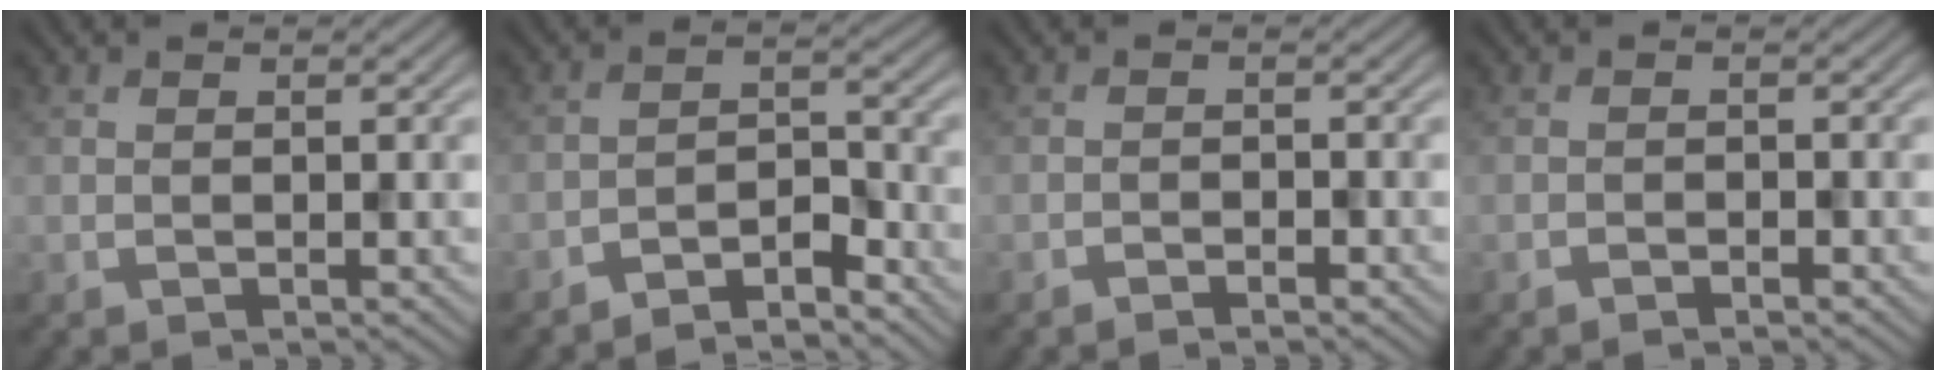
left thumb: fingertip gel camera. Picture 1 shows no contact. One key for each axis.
{"total": 4.3, "fx": -3.9, "fy": 1.0, "fz": 1.6, "tx": -0.026, "ty": 0.012, "tz": -0.075}
{"total": 1.3, "fx": -1.2, "fy": 0.4, "fz": 0.4, "tx": -0.006, "ty": 0.001, "tz": -0.021}
{"total": 1.0, "fx": -0.9, "fy": 0.3, "fz": 0.2, "tx": -0.003, "ty": 0.001, "tz": -0.016}